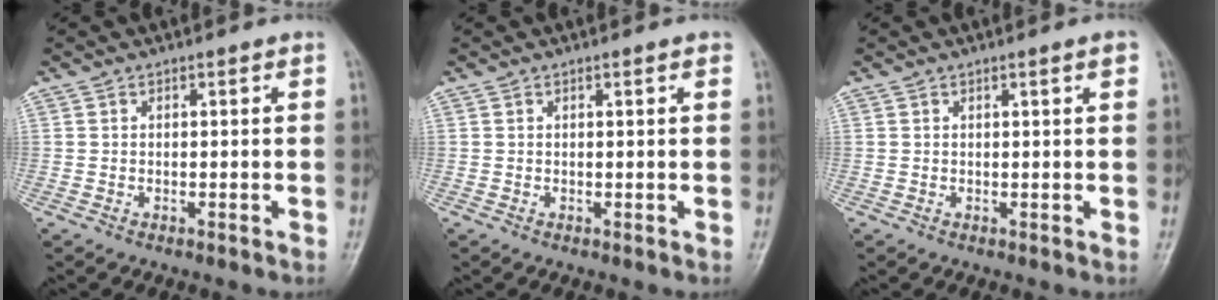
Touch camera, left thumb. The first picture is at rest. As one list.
[{"total": 1.0, "force": [0.6, 0.2, 0.8], "torque": [-0.012, 0.001, 0.005]}, {"total": 1.5, "force": [0.8, 0.1, 1.3], "torque": [-0.021, -0.001, 0.011]}]